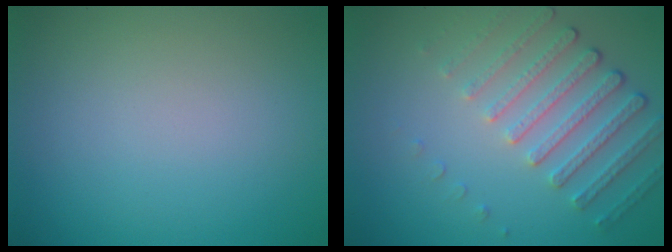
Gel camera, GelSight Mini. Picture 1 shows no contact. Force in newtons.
{"total": 4.8, "press": 3.4, "slide": 3.3}